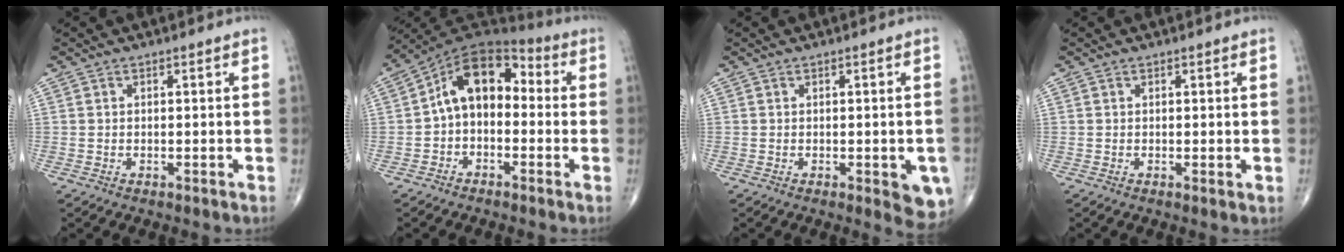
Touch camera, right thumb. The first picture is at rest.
{"total": 11.9, "force": [-0.1, 7.9, 8.9], "torque": [-0.113, 0.046, -0.021]}
{"total": 6.1, "force": [-1.8, 2.2, 5.4], "torque": [-0.046, -0.010, -0.015]}
{"total": 0.6, "force": [0.2, 0.2, 0.6], "torque": [-0.012, -0.003, 0.002]}